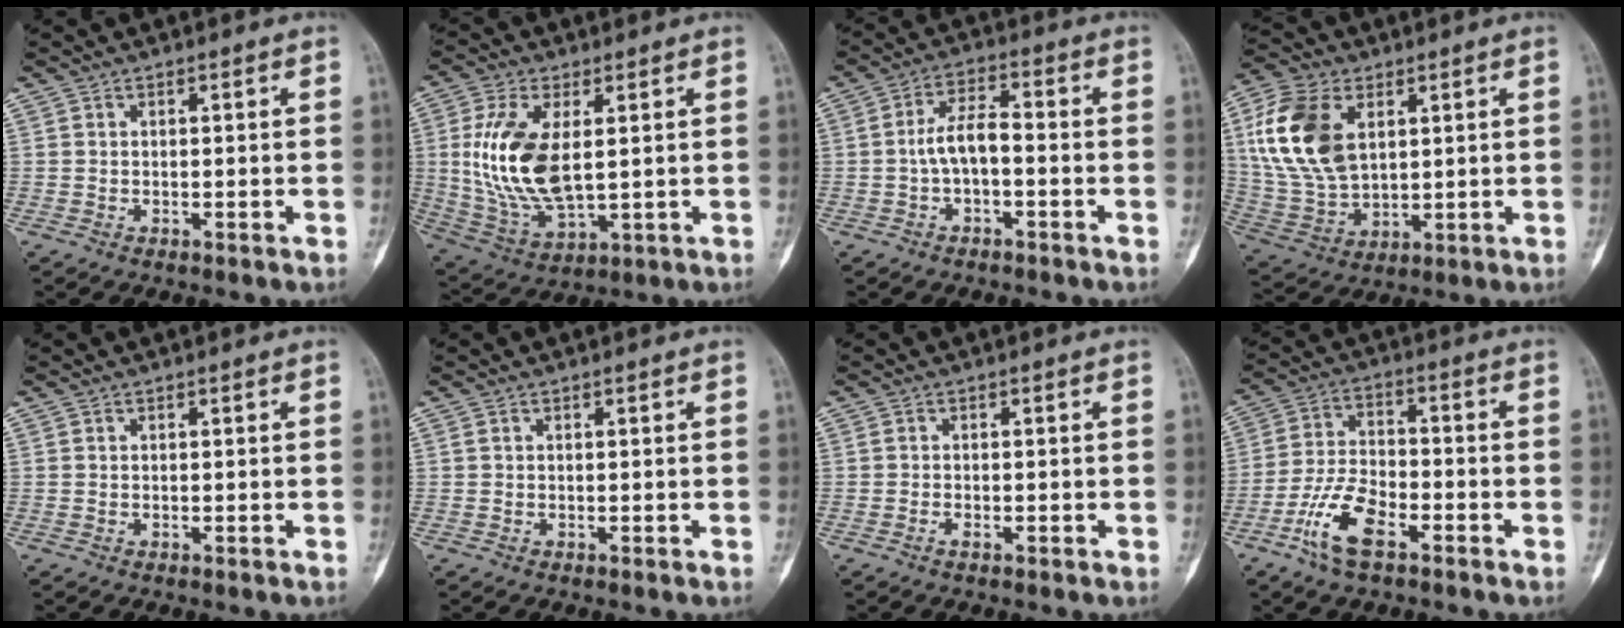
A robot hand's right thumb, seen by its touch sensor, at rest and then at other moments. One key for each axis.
{"total": 16.2, "fx": 2.3, "fy": 8.1, "fz": 13.8, "tx": -0.281, "ty": -0.016, "tz": 0.059}
{"total": 6.0, "fx": -1.2, "fy": 2.7, "fz": 5.2, "tx": -0.095, "ty": 0.029, "tz": -0.028}
{"total": 16.7, "fx": 4.9, "fy": 10.4, "fz": 12.1, "tx": -0.240, "ty": -0.009, "tz": 0.102}
{"total": 0.0}
{"total": 0.0}
{"total": 0.9, "fx": -0.5, "fy": 0.4, "fz": 0.6, "tx": -0.014, "ty": 0.002, "tz": -0.010}
{"total": 10.2, "fx": -5.4, "fy": 4.6, "fz": 7.4, "tx": -0.151, "ty": 0.024, "tz": -0.105}